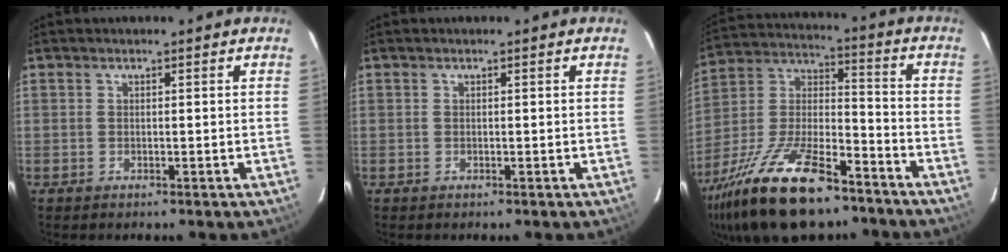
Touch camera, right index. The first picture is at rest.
{"total": 0.0}
{"total": 25.2, "force": [-17.2, 9.0, 16.1], "torque": [-0.325, -0.021, -0.291]}